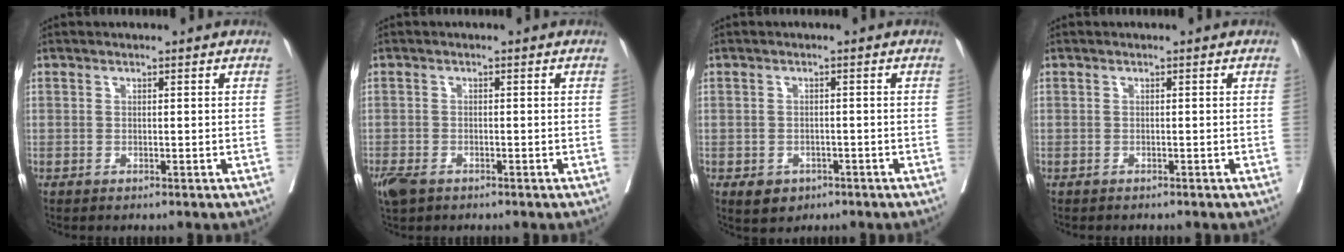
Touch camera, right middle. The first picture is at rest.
{"total": 4.7, "force": [-3.1, 2.5, 2.5], "torque": [-0.056, -0.011, -0.055]}
{"total": 3.1, "force": [-1.8, 2.4, 1.1], "torque": [-0.013, 0.004, -0.018]}
{"total": 0.7, "force": [-0.6, 0.2, 0.2], "torque": [-0.007, 0.000, -0.011]}